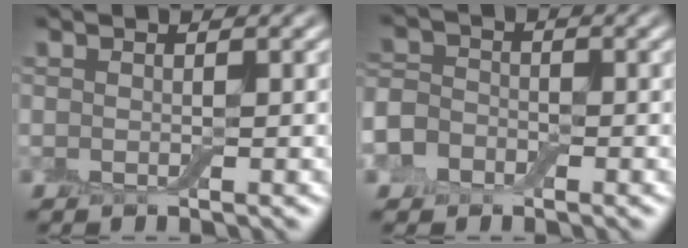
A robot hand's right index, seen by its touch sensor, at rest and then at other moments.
{"total": 5.0, "force": [-2.5, 3.9, 1.8], "torque": [-0.027, -0.002, -0.062]}